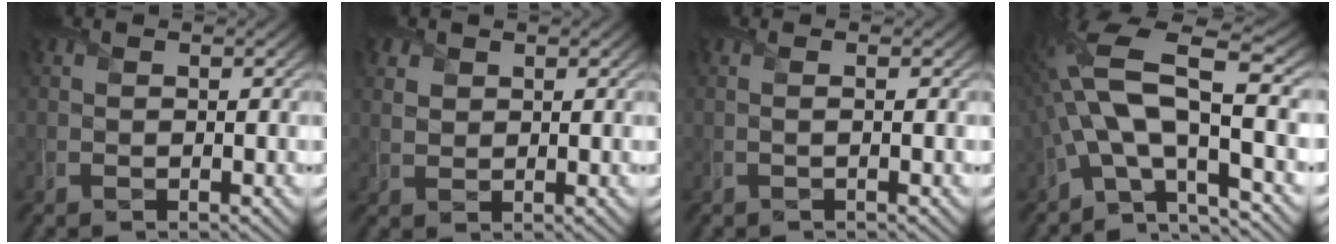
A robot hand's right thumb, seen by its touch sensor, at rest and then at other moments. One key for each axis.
{"total": 2.1, "fx": 1.2, "fy": 1.5, "fz": 0.8, "tx": -0.024, "ty": -0.006, "tz": 0.027}
{"total": 1.0, "fx": 0.0, "fy": 0.1, "fz": 1.0, "tx": -0.017, "ty": 0.005, "tz": -0.005}
{"total": 14.9, "fx": -2.2, "fy": 5.4, "fz": 13.7, "tx": -0.279, "ty": 0.015, "tz": -0.051}